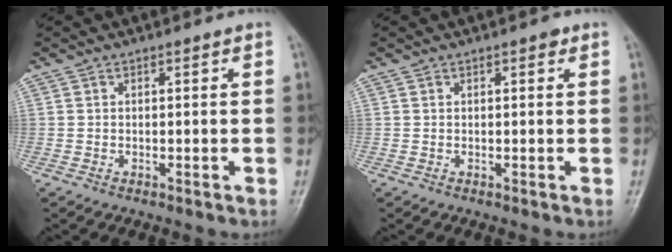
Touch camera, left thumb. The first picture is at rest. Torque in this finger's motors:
{"motor_torque": [0.08, -0.06, 0.00, -0.08, 0.00]}